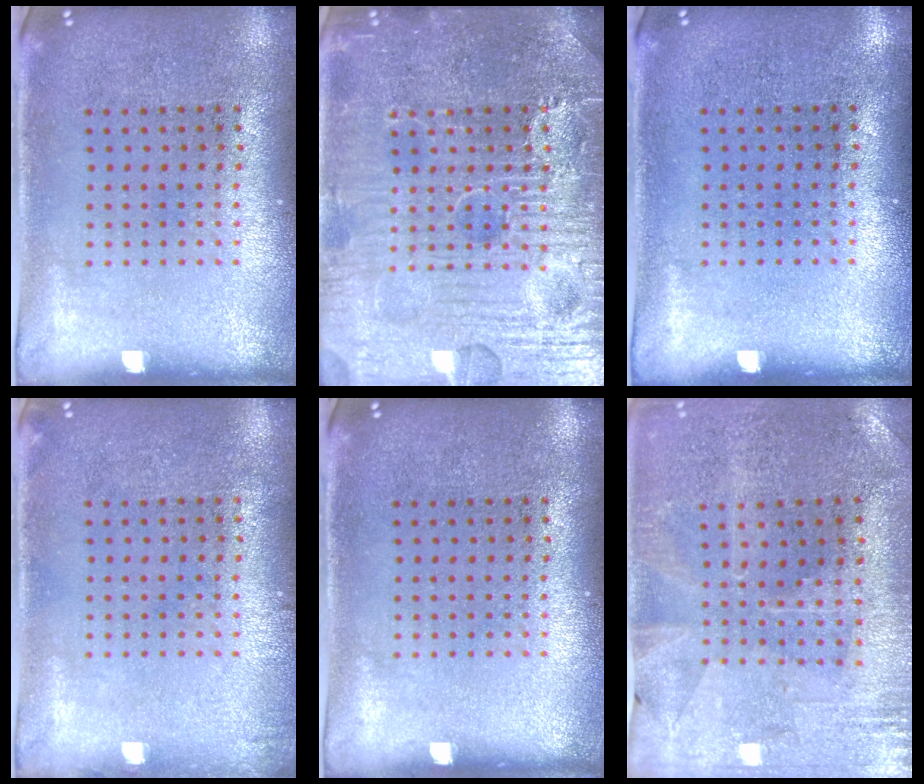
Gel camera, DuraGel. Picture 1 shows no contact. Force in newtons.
{"total": 7.9, "press": 7.9, "slide": 0.9}
{"total": 0.0}
{"total": 0.6, "press": 0.6, "slide": 0.1}
{"total": 0.0}
{"total": 0.5, "press": 0.5, "slide": 0.3}